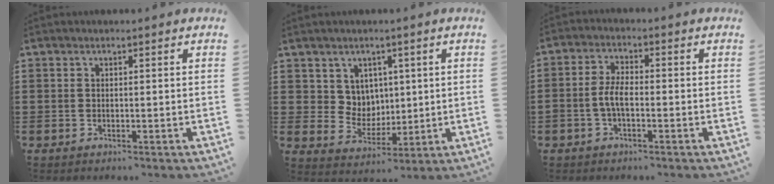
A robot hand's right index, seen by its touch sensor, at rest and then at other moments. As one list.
[{"total": 5.3, "force": [2.8, 4.4, 0.6], "torque": [-0.039, -0.001, 0.053]}, {"total": 3.9, "force": [-1.2, 1.5, 3.4], "torque": [-0.082, -0.001, -0.029]}]